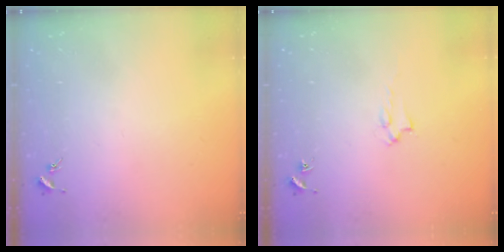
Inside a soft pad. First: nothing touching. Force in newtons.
{"total": 1.4, "press": 1.4, "slide": 0.2}